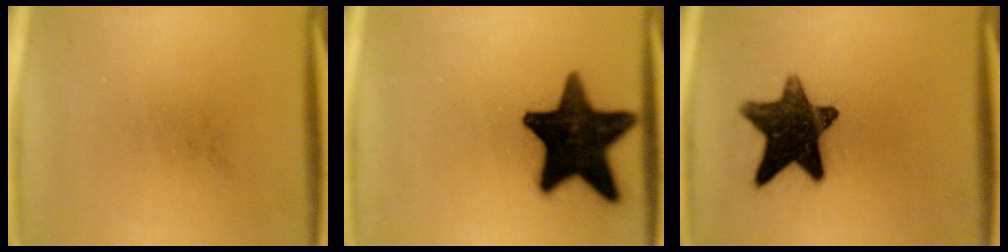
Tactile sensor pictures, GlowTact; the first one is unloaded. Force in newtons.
{"total": 18.7}
{"total": 13.7}